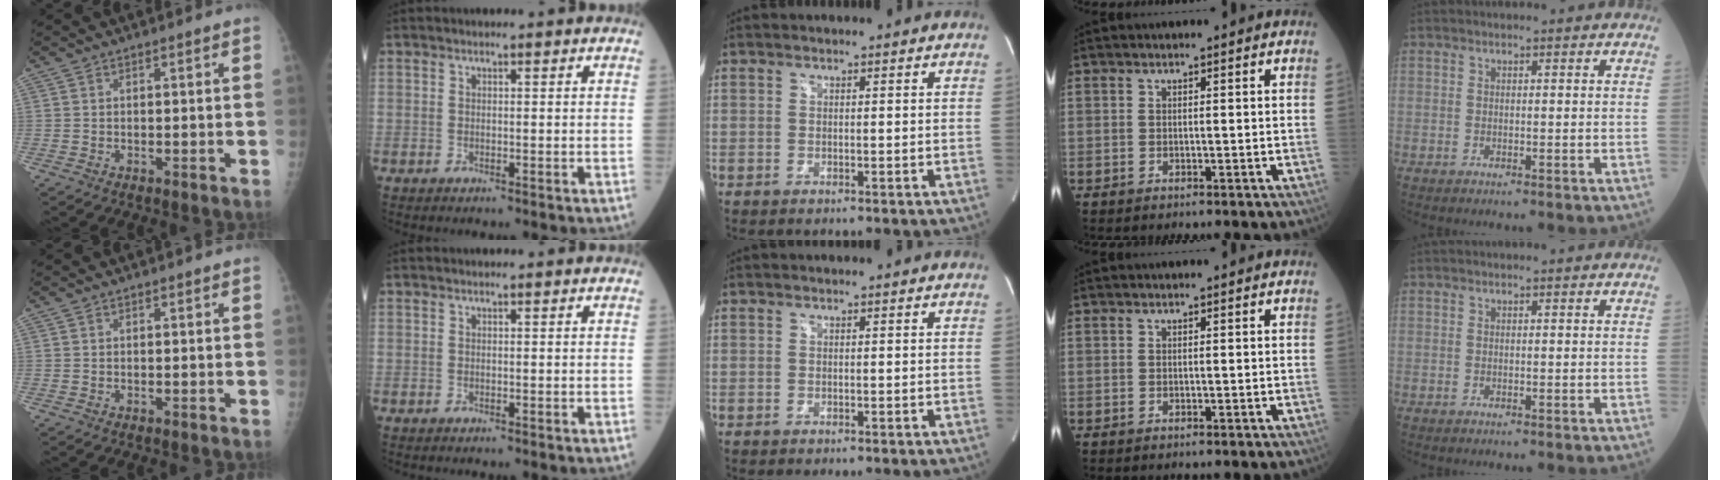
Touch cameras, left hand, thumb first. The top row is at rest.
{}